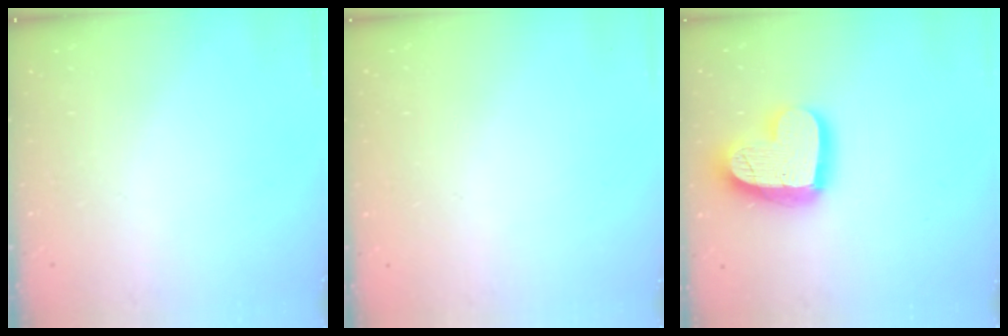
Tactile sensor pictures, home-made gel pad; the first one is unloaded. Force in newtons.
{"total": 0.0}
{"total": 18.7, "press": 18.7, "slide": 1.4}